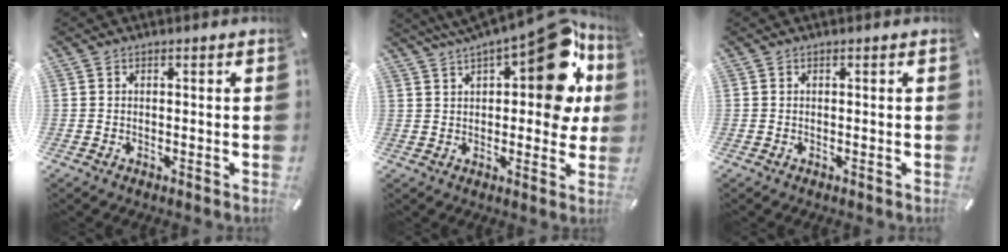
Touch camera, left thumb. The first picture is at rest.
{"total": 21.1, "force": [9.1, 9.3, 16.6], "torque": [-0.221, -0.048, 0.149]}
{"total": 0.0}